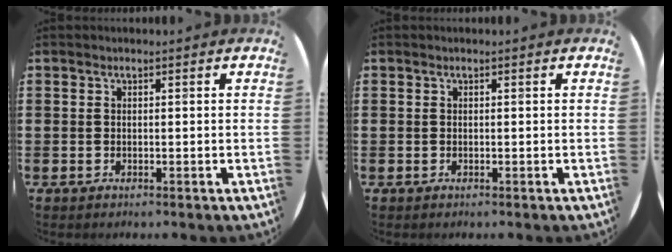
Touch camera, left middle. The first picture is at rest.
{"total": 0.0}